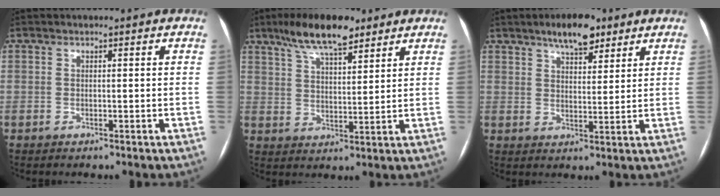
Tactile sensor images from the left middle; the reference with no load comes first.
{"total": 10.5, "force": [7.6, 2.9, 6.7], "torque": [-0.121, 0.015, 0.132]}
{"total": 7.2, "force": [5.1, 2.6, 4.4], "torque": [-0.067, 0.008, 0.081]}